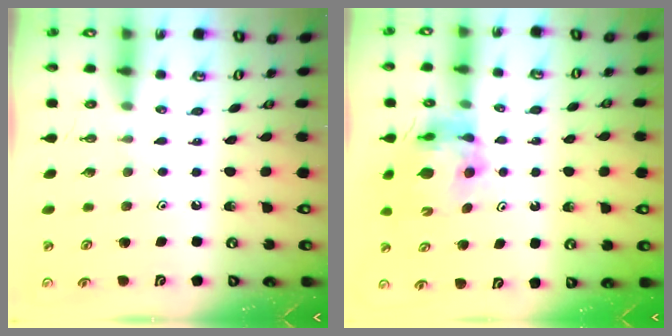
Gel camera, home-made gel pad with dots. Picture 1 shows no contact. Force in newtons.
{"total": 10.0, "press": 10.0, "slide": 1.0}